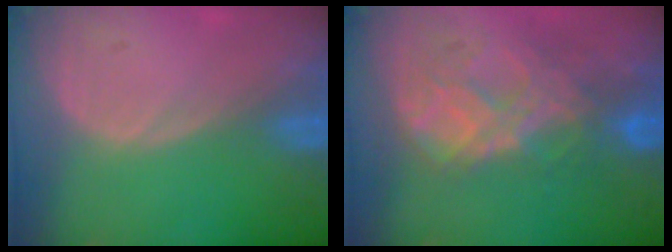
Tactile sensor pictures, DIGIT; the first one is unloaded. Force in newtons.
{"total": 8.8, "press": 7.6, "slide": 4.5}